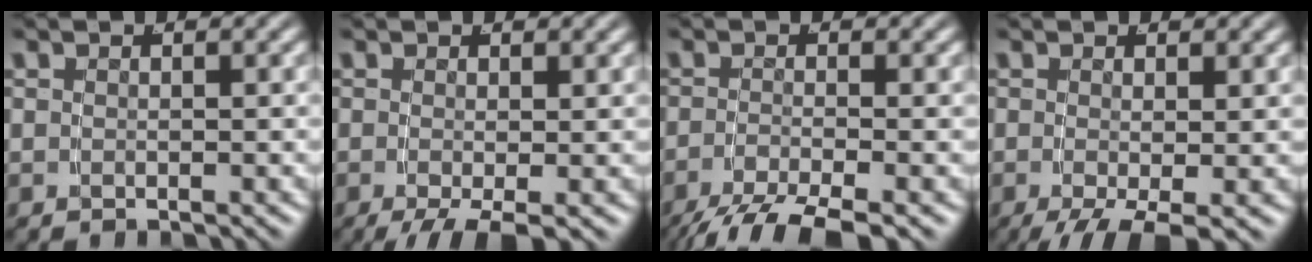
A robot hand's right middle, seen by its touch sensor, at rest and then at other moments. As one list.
[{"total": 4.6, "force": [-3.0, 1.8, 3.1], "torque": [-0.048, -0.022, -0.032]}, {"total": 5.3, "force": [-3.8, 1.7, 3.3], "torque": [-0.057, -0.019, -0.045]}, {"total": 5.5, "force": [-3.3, 2.3, 3.7], "torque": [-0.057, -0.029, -0.034]}]